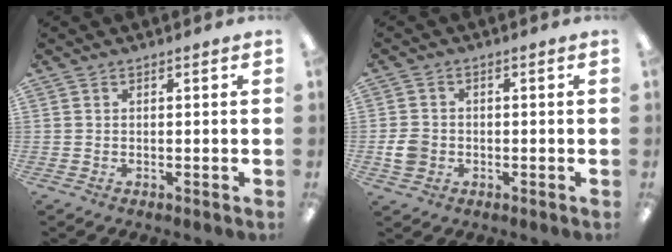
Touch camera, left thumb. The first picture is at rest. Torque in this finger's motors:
{"motor_torque": [-0.50, 0.69, 0.23, -0.26, 0.00]}